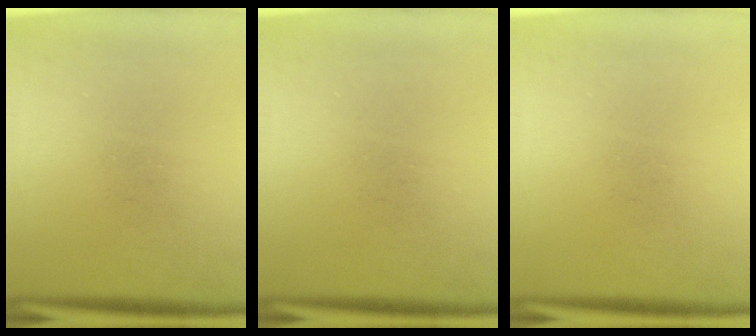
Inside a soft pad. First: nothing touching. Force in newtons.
{"total": 0.0}
{"total": 0.0}